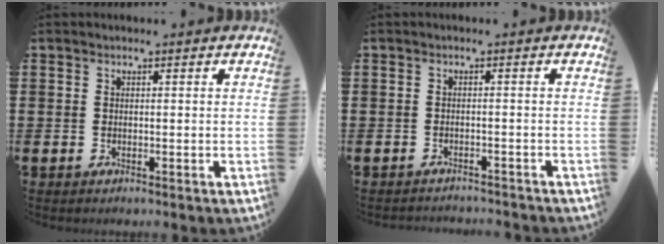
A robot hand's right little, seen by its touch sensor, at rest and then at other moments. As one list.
[{"total": 1.1, "force": [-1.1, -0.1, -0.1], "torque": [-0.002, 0.002, -0.023]}]